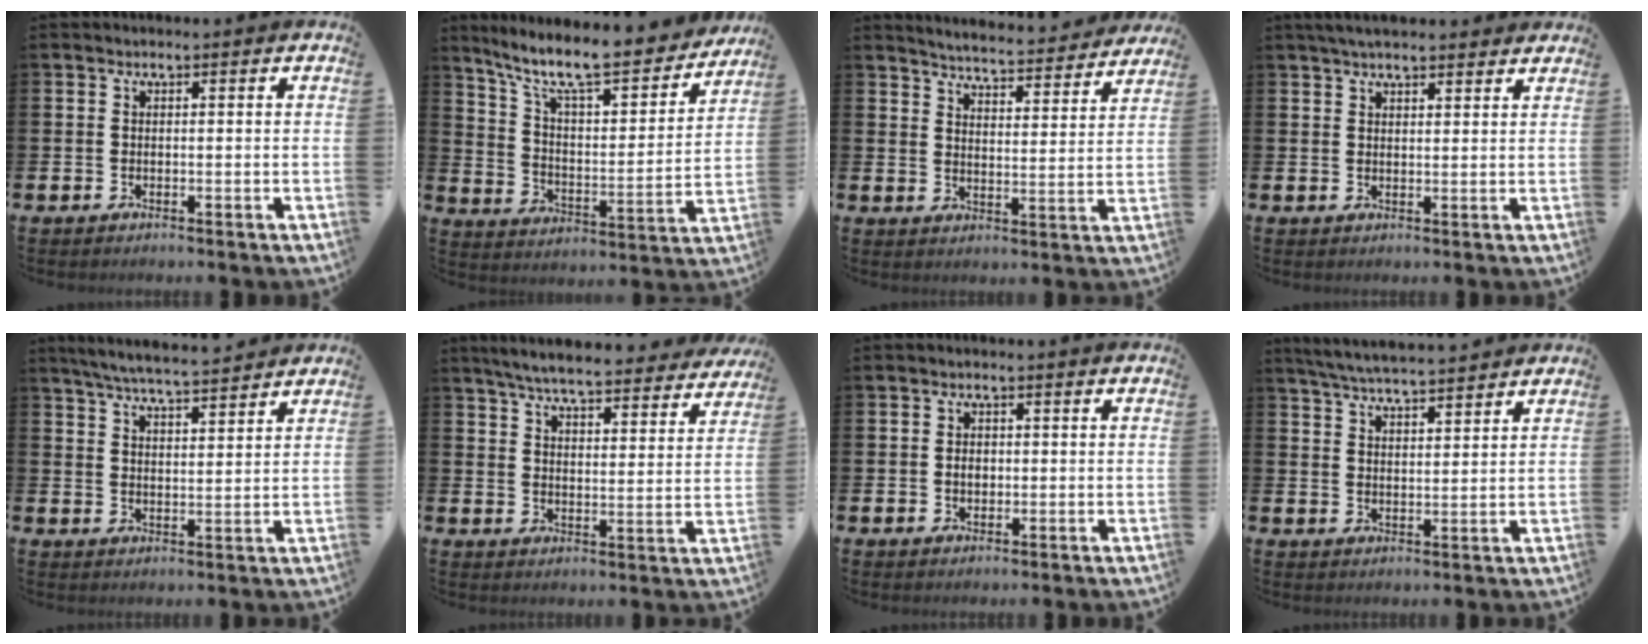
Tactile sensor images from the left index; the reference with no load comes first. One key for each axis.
{"total": 10.6, "fx": 9.2, "fy": 2.2, "fz": 4.9, "tx": -0.116, "ty": -0.065, "tz": 0.152}
{"total": 5.2, "fx": 5.2, "fy": 0.0, "fz": 0.5, "tx": -0.024, "ty": -0.045, "tz": 0.087}
{"total": 3.5, "fx": 3.2, "fy": 0.7, "fz": 1.2, "tx": -0.023, "ty": -0.006, "tz": 0.058}
{"total": 5.8, "fx": 5.7, "fy": 0.1, "fz": 1.4, "tx": -0.043, "ty": -0.028, "tz": 0.102}
{"total": 6.3, "fx": 6.0, "fy": 0.6, "fz": 1.9, "tx": -0.043, "ty": -0.043, "tz": 0.100}
{"total": 1.7, "fx": 0.0, "fy": 1.3, "fz": 1.2, "tx": -0.011, "ty": 0.003, "tz": -0.005}
{"total": 5.4, "fx": 5.3, "fy": 0.2, "fz": 1.1, "tx": -0.036, "ty": -0.025, "tz": 0.095}